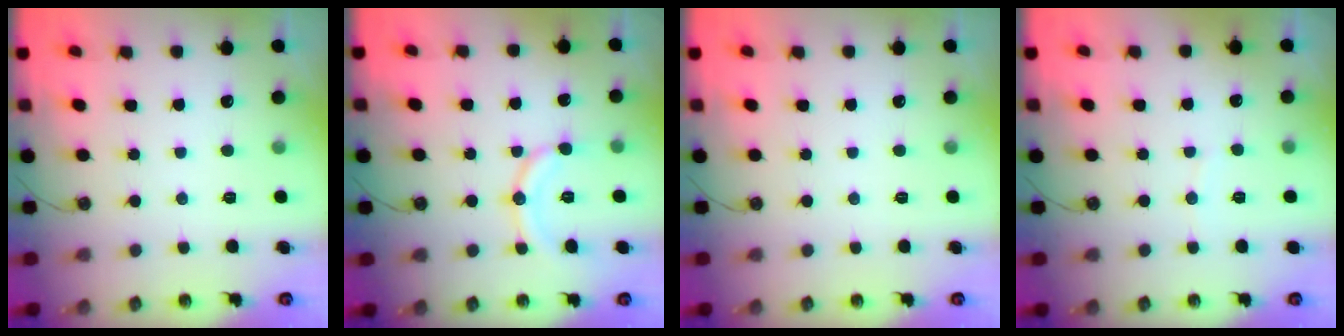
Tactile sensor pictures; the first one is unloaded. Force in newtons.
{"total": 10.6, "press": 10.6, "slide": 0.7}
{"total": 0.0}
{"total": 2.4, "press": 2.4, "slide": 0.3}